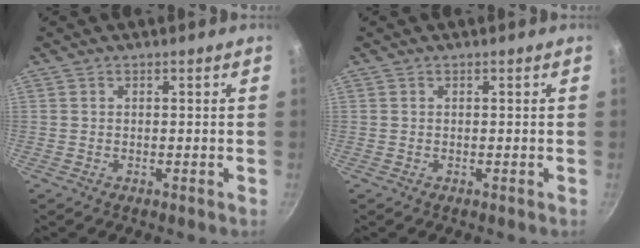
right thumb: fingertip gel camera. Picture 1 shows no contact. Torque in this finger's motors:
{"motor_torque": [-0.11, 0.11, -0.17, 0.11, 0.00]}